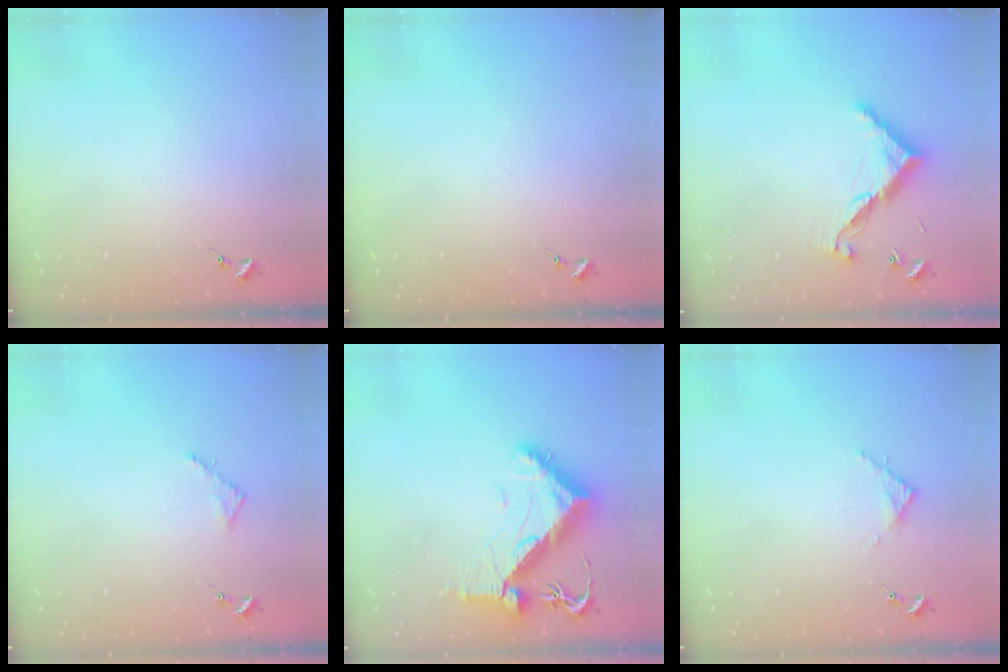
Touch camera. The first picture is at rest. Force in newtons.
{"total": 0.0}
{"total": 10.7, "press": 10.7, "slide": 0.4}
{"total": 2.5, "press": 2.5, "slide": 0.2}
{"total": 12.1, "press": 12.0, "slide": 1.7}
{"total": 2.8, "press": 2.8, "slide": 0.4}